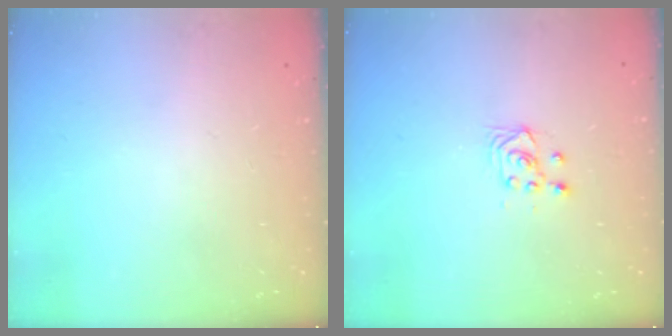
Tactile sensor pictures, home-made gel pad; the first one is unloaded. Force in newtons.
{"total": 3.6, "press": 3.2, "slide": 1.6}